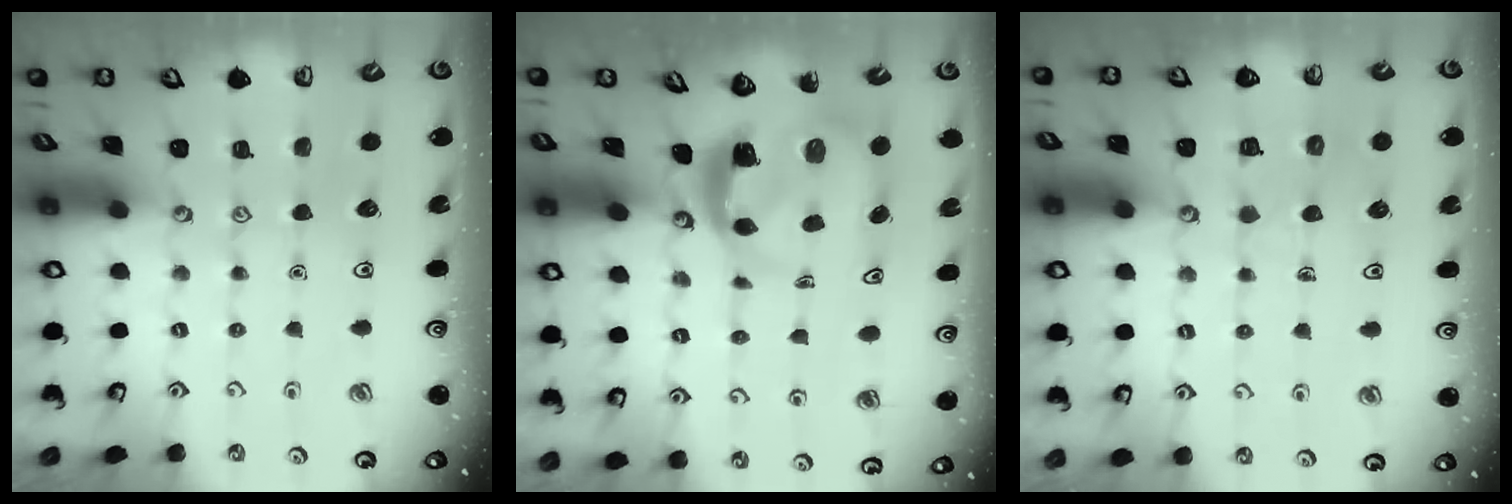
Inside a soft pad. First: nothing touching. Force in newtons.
{"total": 4.8, "press": 4.8, "slide": 0.7}
{"total": 5.9, "press": 5.9, "slide": 0.3}